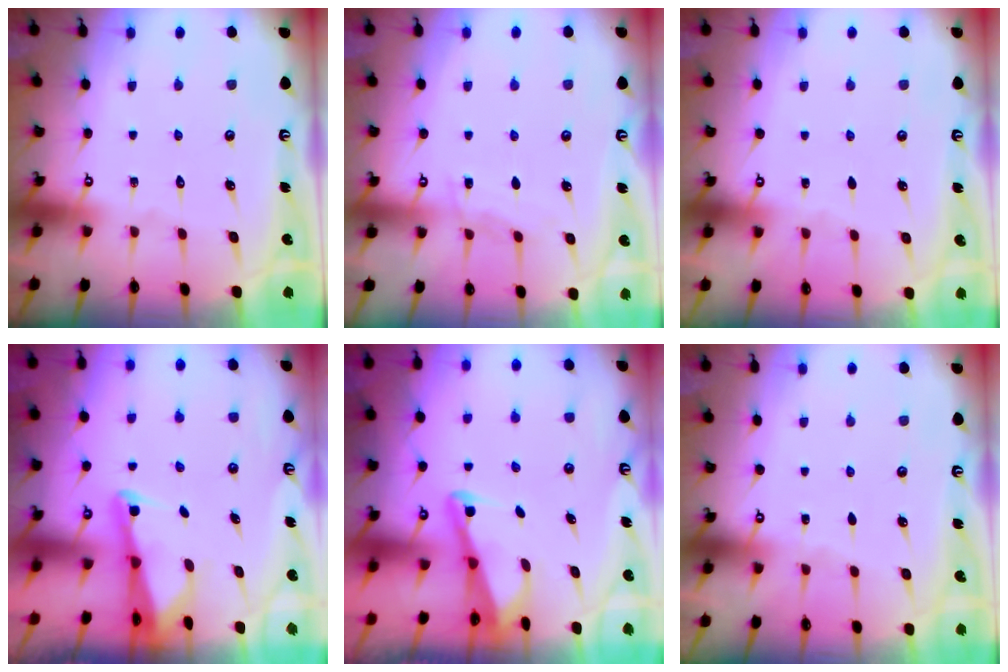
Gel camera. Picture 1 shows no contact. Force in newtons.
{"total": 5.5, "press": 5.5, "slide": 0.7}
{"total": 2.3, "press": 2.2, "slide": 0.2}
{"total": 2.6, "press": 2.6, "slide": 0.2}
{"total": 3.0, "press": 3.0, "slide": 0.3}
{"total": 3.1, "press": 3.0, "slide": 0.5}